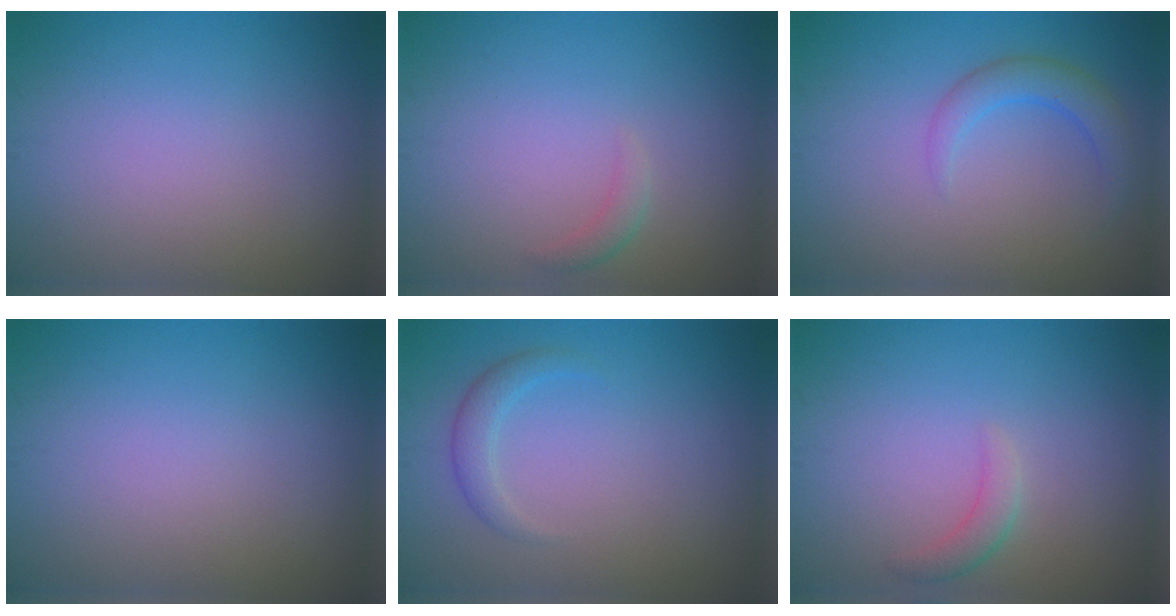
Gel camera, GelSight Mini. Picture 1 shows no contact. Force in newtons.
{"total": 1.1, "press": 1.1, "slide": 0.0}
{"total": 2.7, "press": 2.7, "slide": 0.2}
{"total": 0.0}
{"total": 1.8, "press": 1.8, "slide": 0.1}
{"total": 1.6, "press": 1.6, "slide": 0.0}